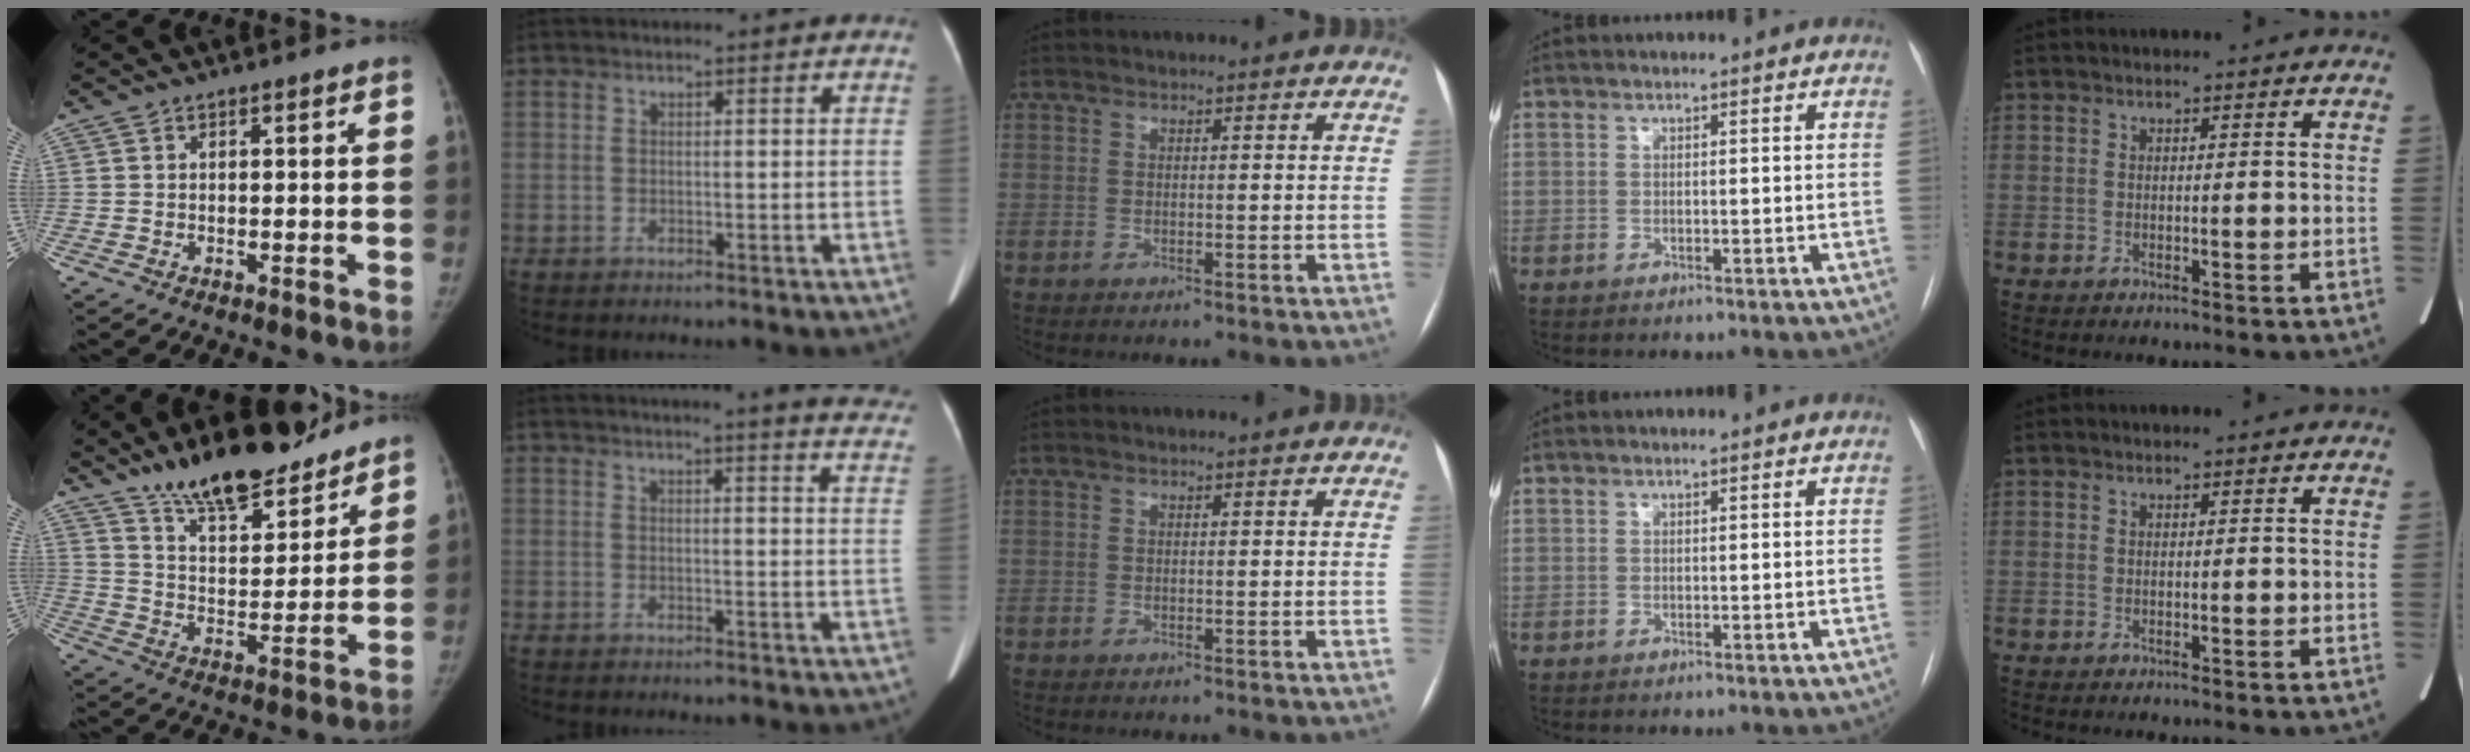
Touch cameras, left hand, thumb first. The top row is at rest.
{"thumb": {"total": 17.4, "force": [14.0, 5.7, 8.5], "torque": [-0.095, -0.086, 0.234]}, "index": {"total": 14.7, "force": [13.5, 0.1, 5.7], "torque": [-0.056, -0.064, 0.132]}}